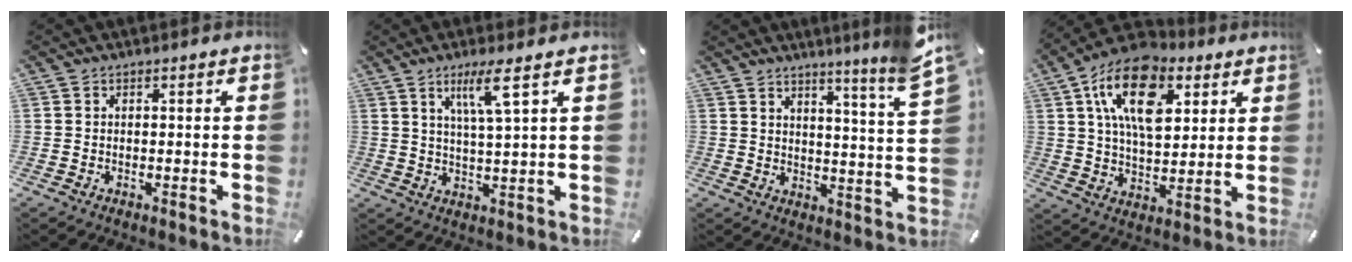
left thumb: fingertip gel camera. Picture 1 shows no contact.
{"total": 7.4, "force": [3.7, 0.5, 6.3], "torque": [-0.125, -0.001, 0.060]}
{"total": 8.8, "force": [7.2, -0.3, 5.1], "torque": [-0.071, -0.063, 0.115]}
{"total": 17.7, "force": [7.2, 10.4, 12.5], "torque": [-0.222, -0.006, 0.125]}